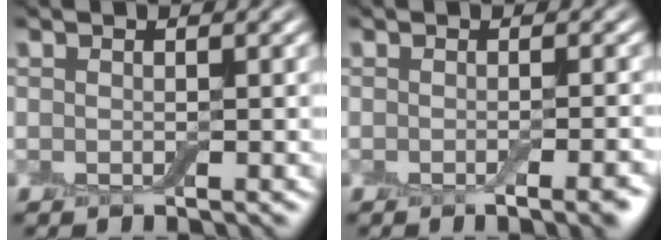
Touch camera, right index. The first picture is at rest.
{"total": 3.4, "force": [-1.6, 1.0, 2.8], "torque": [-0.028, -0.001, -0.021]}